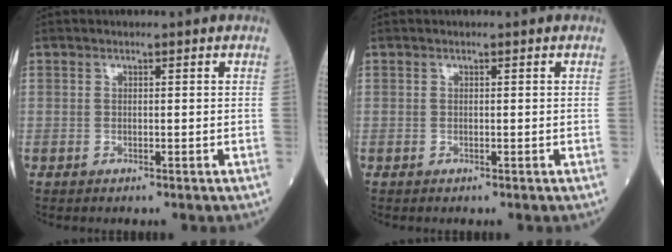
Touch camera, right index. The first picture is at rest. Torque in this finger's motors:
{"motor_torque": [0.01, 0.00, 0.00, -0.01]}